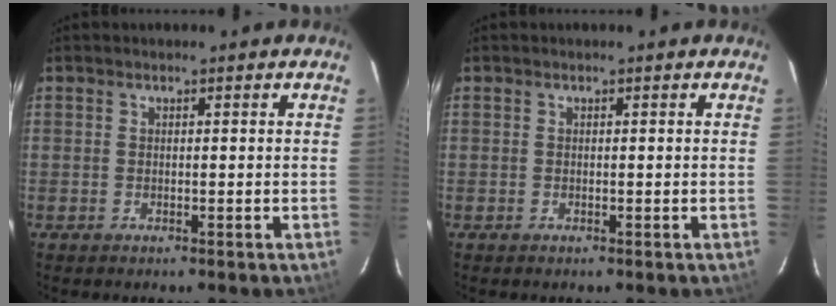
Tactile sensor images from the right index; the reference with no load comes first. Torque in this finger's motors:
{"motor_torque": [0.00, 0.00, -0.02, 0.00]}